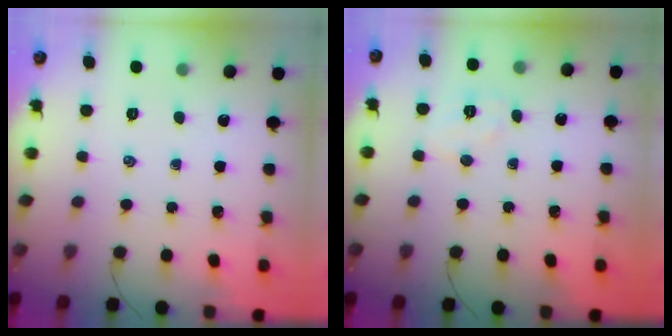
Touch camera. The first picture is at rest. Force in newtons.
{"total": 5.6, "press": 5.5, "slide": 1.0}